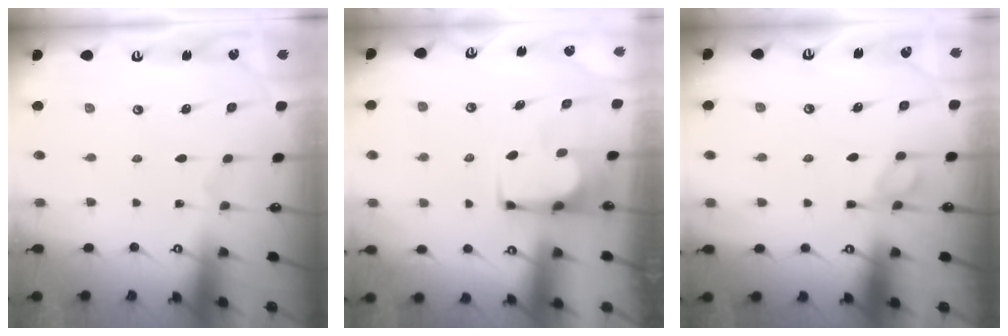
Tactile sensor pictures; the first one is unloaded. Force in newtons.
{"total": 1.5, "press": 1.5, "slide": 0.2}
{"total": 5.8, "press": 5.7, "slide": 0.9}